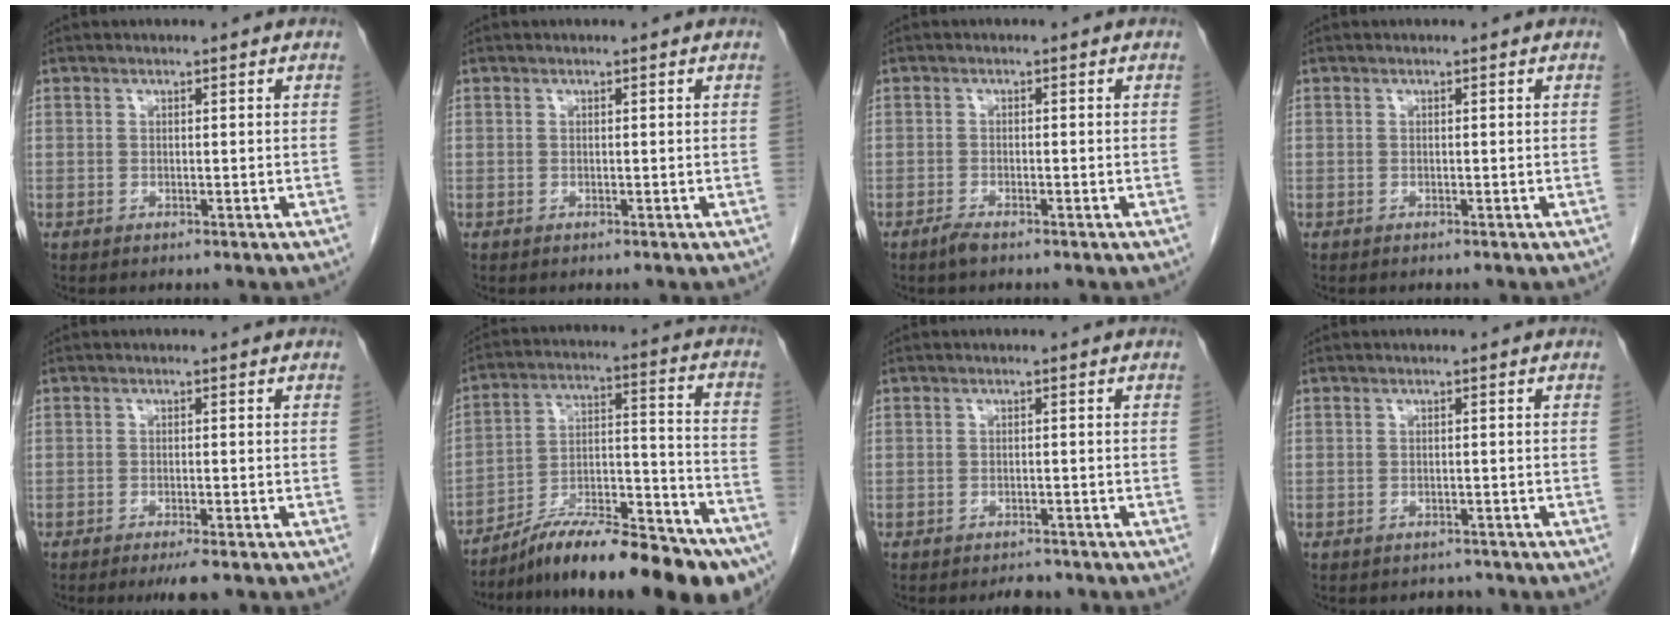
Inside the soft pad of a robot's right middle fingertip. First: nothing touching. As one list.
[{"total": 0.0}, {"total": 1.7, "force": [-1.3, 0.2, 1.0], "torque": [-0.026, -0.003, -0.026]}, {"total": 0.0}, {"total": 3.6, "force": [-2.6, 0.4, 2.4], "torque": [-0.027, -0.006, -0.036]}, {"total": 22.6, "force": [-18.1, 3.9, 12.9], "torque": [-0.139, 0.029, -0.287]}, {"total": 2.4, "force": [-2.2, 0.9, 0.5], "torque": [-0.013, -0.003, -0.031]}, {"total": 2.4, "force": [-2.1, 1.1, -0.1], "torque": [-0.002, 0.000, -0.031]}]